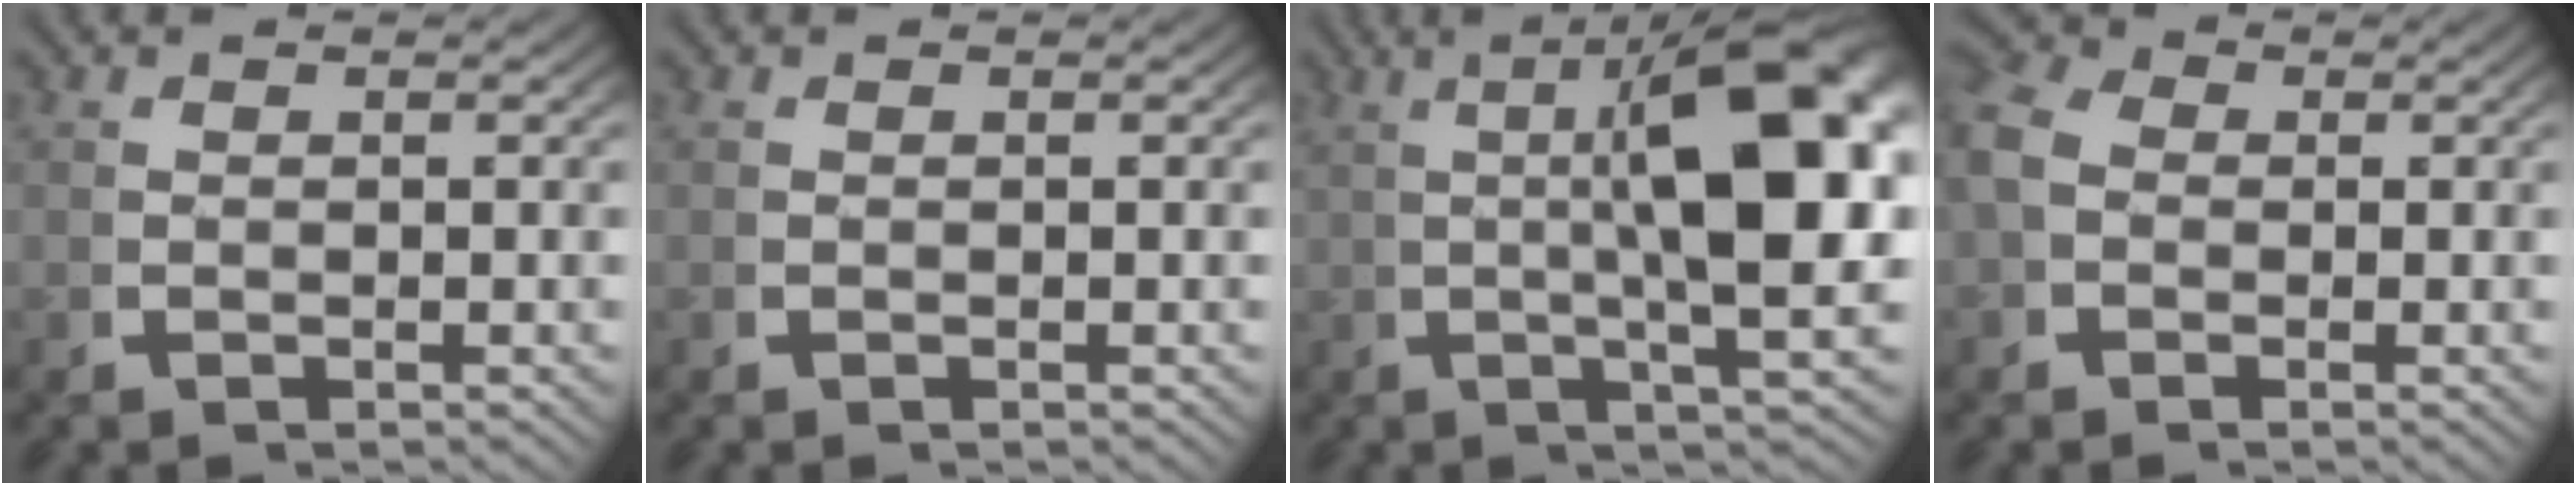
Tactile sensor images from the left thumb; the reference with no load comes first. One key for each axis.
{"total": 0.0}
{"total": 14.7, "fx": 2.5, "fy": 5.0, "fz": 13.6, "tx": -0.177, "ty": 0.009, "tz": 0.034}
{"total": 4.5, "fx": 0.7, "fy": 3.7, "fz": 2.4, "tx": -0.051, "ty": -0.001, "tz": 0.001}